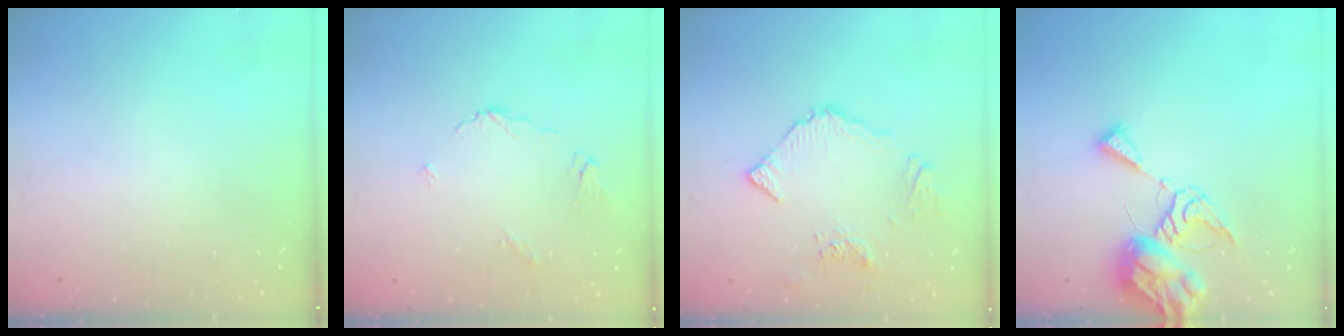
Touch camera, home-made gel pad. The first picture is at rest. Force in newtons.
{"total": 4.6, "press": 4.6, "slide": 0.5}
{"total": 8.8, "press": 8.8, "slide": 0.9}
{"total": 9.9, "press": 9.9, "slide": 1.1}